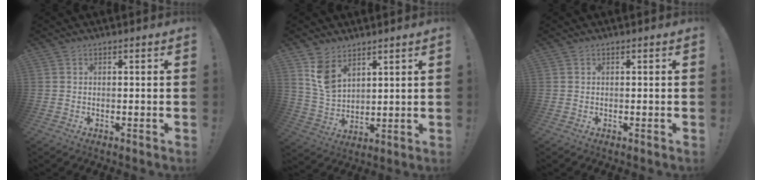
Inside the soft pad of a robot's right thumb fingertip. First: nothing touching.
{"total": 8.9, "force": [5.7, 5.5, 3.9], "torque": [-0.067, -0.031, 0.115]}
{"total": 0.0}